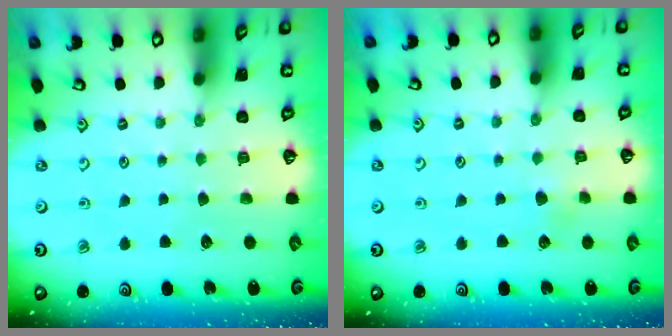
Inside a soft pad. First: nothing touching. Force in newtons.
{"total": 2.3, "press": 2.3, "slide": 0.2}